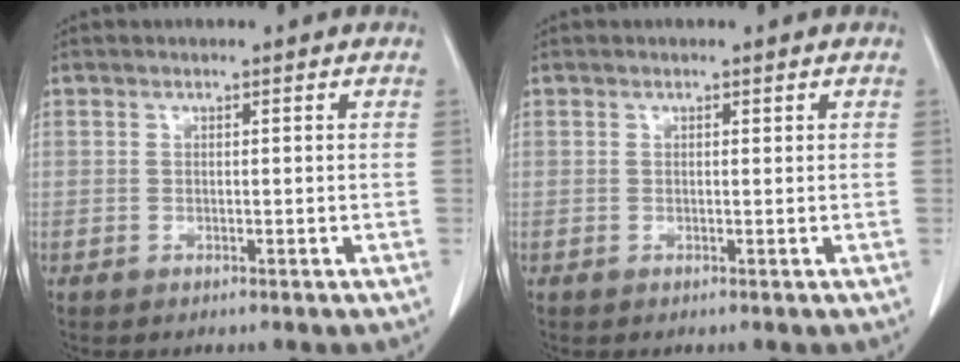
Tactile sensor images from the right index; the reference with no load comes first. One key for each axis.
{"total": 0.0}